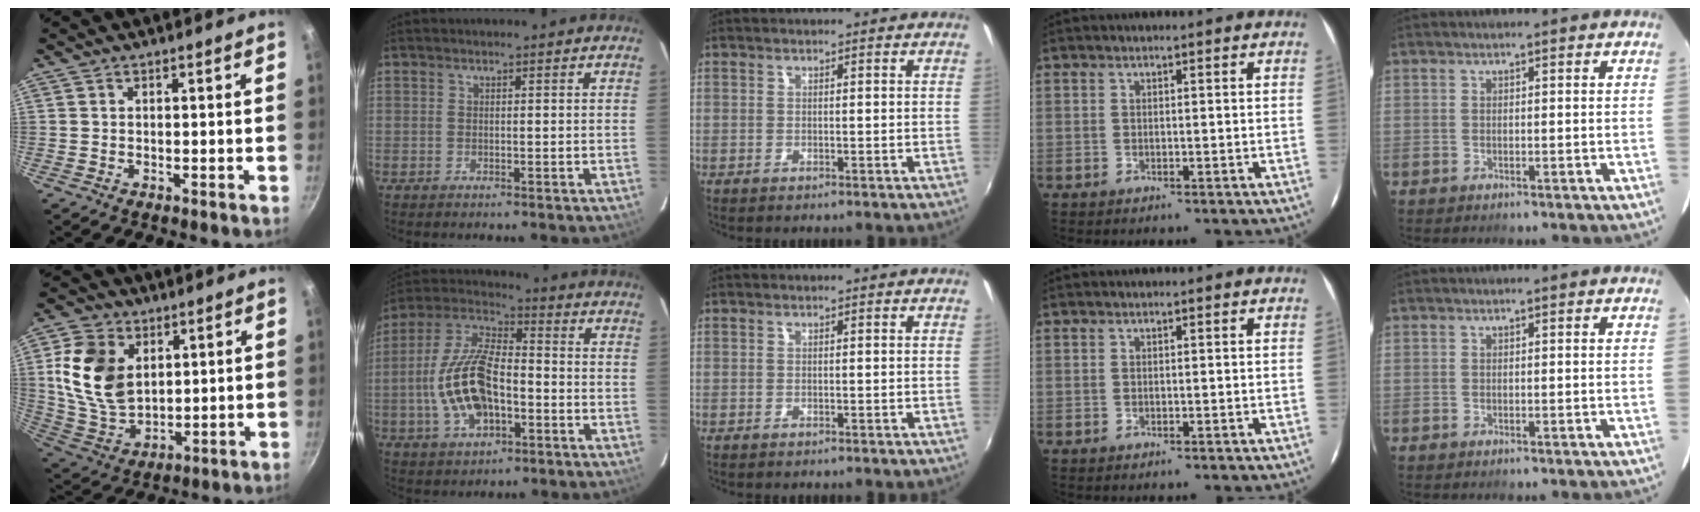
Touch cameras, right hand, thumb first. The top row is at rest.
{"thumb": {"total": 15.0, "force": [3.8, 10.4, 10.1], "torque": [-0.173, -0.019, 0.085]}, "index": {"total": 15.6, "force": [-3.7, 7.5, 13.2], "torque": [-0.280, 0.006, -0.067]}}